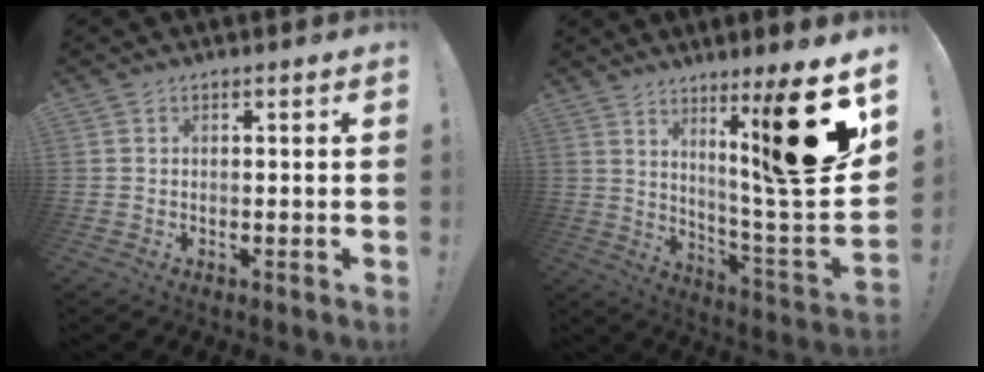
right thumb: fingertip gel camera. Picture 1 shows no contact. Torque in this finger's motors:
{"motor_torque": [0.37, 1.41, 0.85, 0.22, 0.55]}